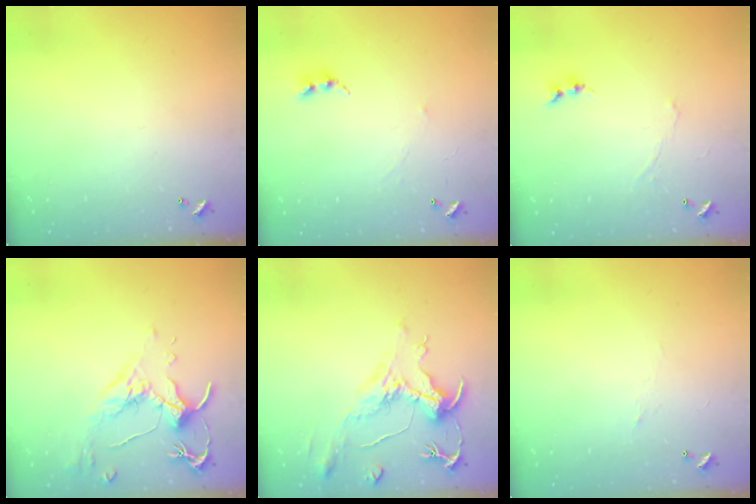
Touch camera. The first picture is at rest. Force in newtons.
{"total": 0.9, "press": 0.8, "slide": 0.3}
{"total": 1.1, "press": 0.8, "slide": 0.7}
{"total": 1.4, "press": 1.3, "slide": 0.6}
{"total": 1.5, "press": 0.9, "slide": 1.2}
{"total": 2.4, "press": 2.3, "slide": 0.7}